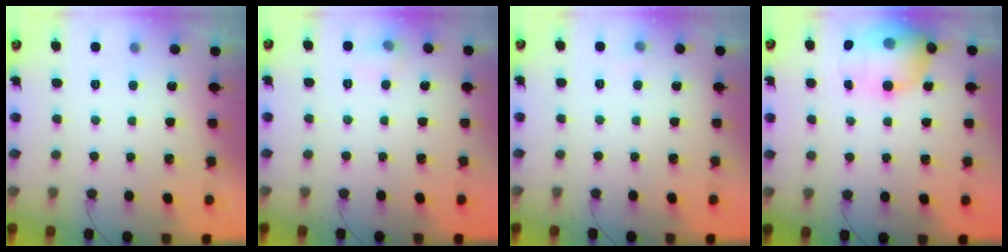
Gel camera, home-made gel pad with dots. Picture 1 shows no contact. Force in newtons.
{"total": 5.1, "press": 4.8, "slide": 1.8}
{"total": 3.0, "press": 2.8, "slide": 1.1}
{"total": 18.2, "press": 17.9, "slide": 3.3}